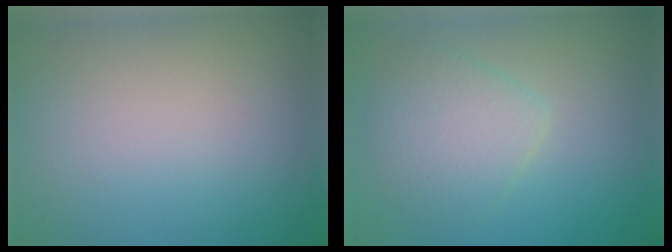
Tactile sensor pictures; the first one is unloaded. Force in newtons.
{"total": 3.5, "press": 3.5, "slide": 0.1}